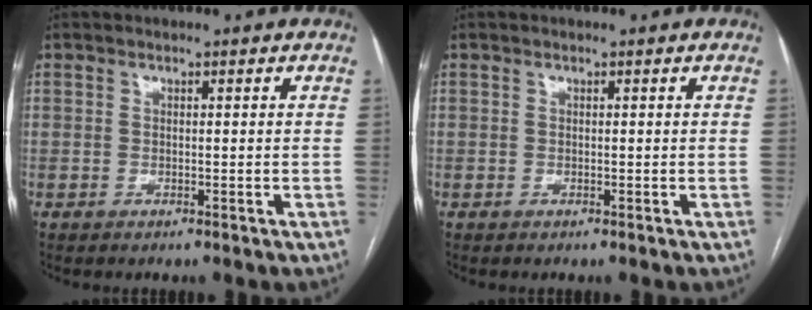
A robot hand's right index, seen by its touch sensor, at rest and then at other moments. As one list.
[{"total": 0.0}]